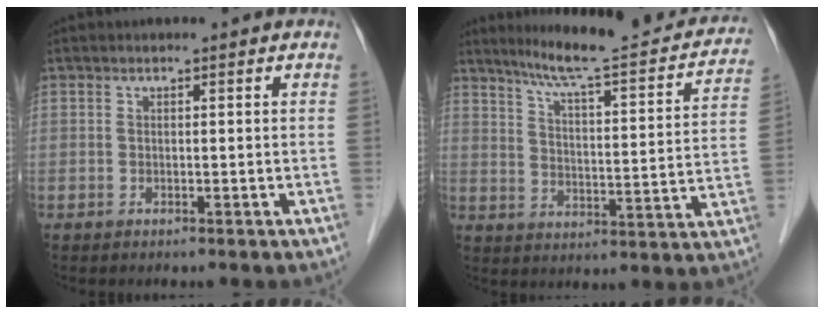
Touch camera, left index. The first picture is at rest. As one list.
[{"total": 20.6, "force": [18.1, 2.3, 9.5], "torque": [-0.130, -0.018, 0.236]}]